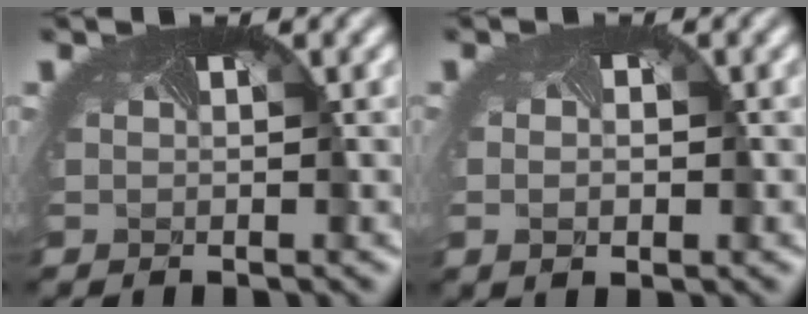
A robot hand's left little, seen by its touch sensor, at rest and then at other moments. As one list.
[{"total": 2.3, "force": [-0.3, 1.5, 1.7], "torque": [-0.023, 0.001, 0.000]}]